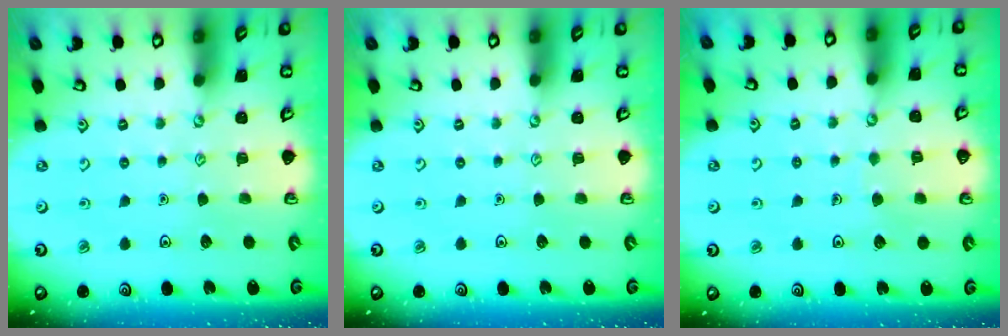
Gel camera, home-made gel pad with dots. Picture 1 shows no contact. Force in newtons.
{"total": 0.0}
{"total": 3.4, "press": 3.4, "slide": 0.3}